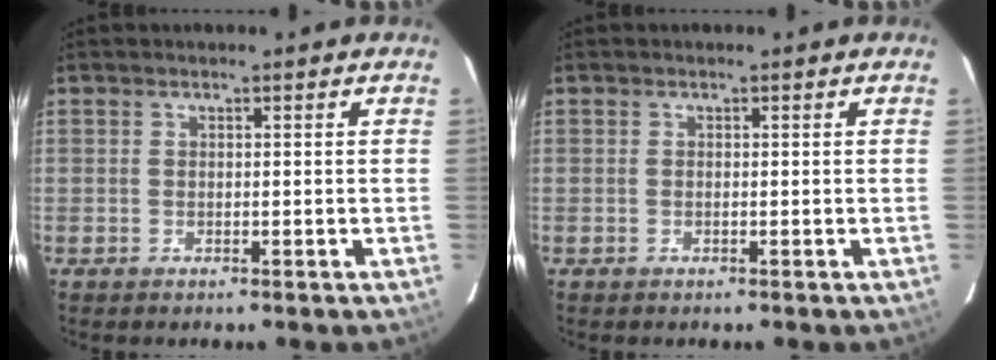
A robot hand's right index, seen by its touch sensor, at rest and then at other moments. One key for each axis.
{"total": 0.0}